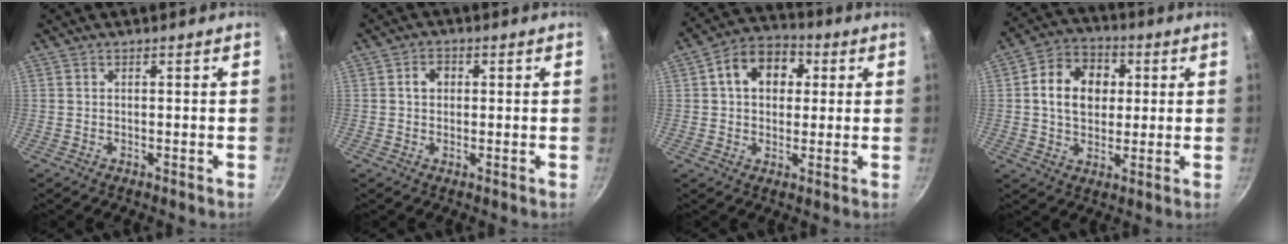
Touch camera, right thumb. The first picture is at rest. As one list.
[{"total": 3.0, "force": [0.5, 2.4, 1.7], "torque": [-0.013, 0.007, 0.005]}, {"total": 11.6, "force": [2.9, 8.7, 7.2], "torque": [-0.081, 0.018, 0.029]}, {"total": 12.3, "force": [2.0, 9.6, 7.5], "torque": [-0.099, 0.015, 0.021]}]